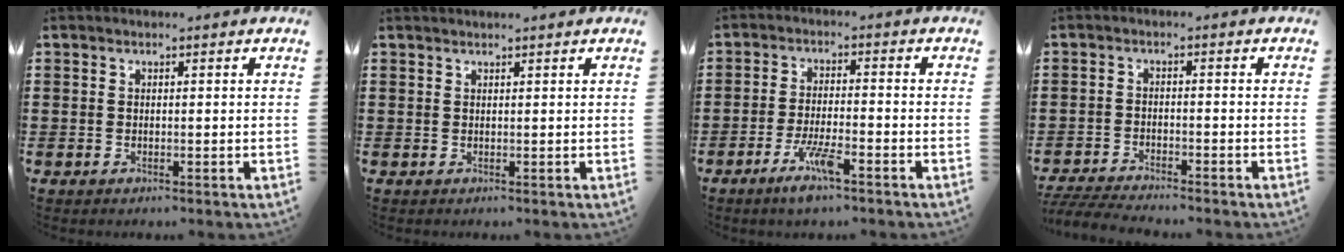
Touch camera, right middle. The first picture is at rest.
{"total": 0.8, "force": [0.8, -0.3, 0.1], "torque": [-0.004, -0.003, 0.016]}
{"total": 6.0, "force": [-3.6, 0.9, 4.7], "torque": [-0.103, -0.011, -0.065]}
{"total": 4.0, "force": [-3.8, 0.0, 1.1], "torque": [-0.033, -0.012, -0.080]}